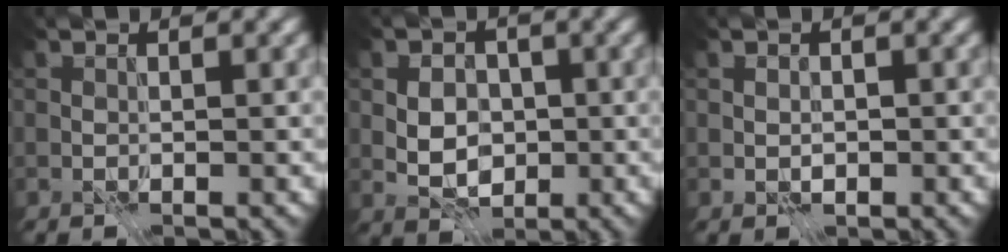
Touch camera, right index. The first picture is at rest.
{"total": 4.0, "force": [-0.6, 2.8, 2.7], "torque": [-0.038, -0.002, -0.015]}
{"total": 0.8, "force": [-0.2, 0.7, 0.4], "torque": [-0.008, -0.002, -0.006]}